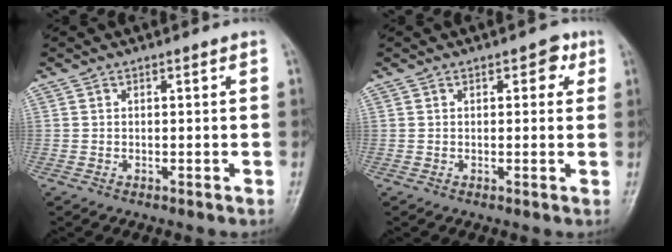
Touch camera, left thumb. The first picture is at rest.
{"total": 2.9, "force": [1.2, 1.7, 2.0], "torque": [-0.005, 0.001, 0.008]}